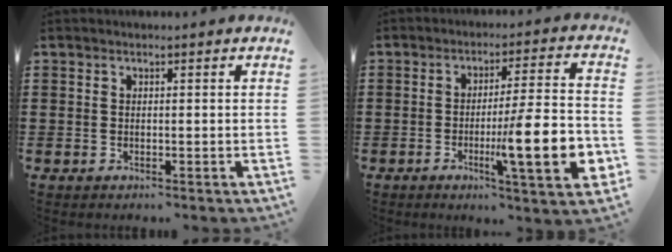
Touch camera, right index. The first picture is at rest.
{"total": 13.5, "force": [-3.8, 2.2, 12.8], "torque": [-0.198, -0.007, -0.061]}